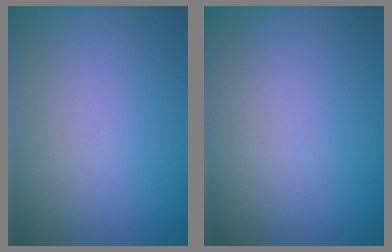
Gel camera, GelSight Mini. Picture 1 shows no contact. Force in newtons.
{"total": 0.0}